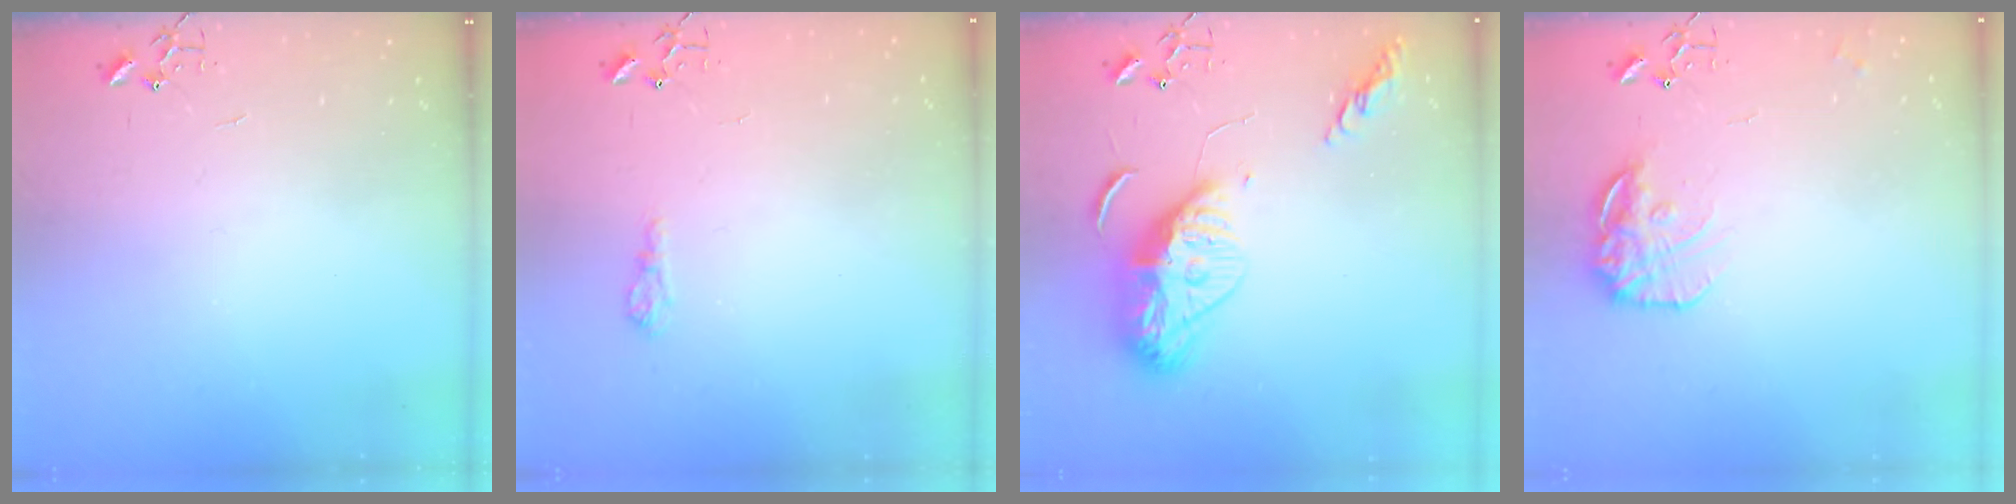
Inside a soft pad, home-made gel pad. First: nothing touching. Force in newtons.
{"total": 6.5, "press": 6.5, "slide": 0.7}
{"total": 15.2, "press": 15.2, "slide": 1.3}
{"total": 13.7, "press": 13.7, "slide": 0.9}